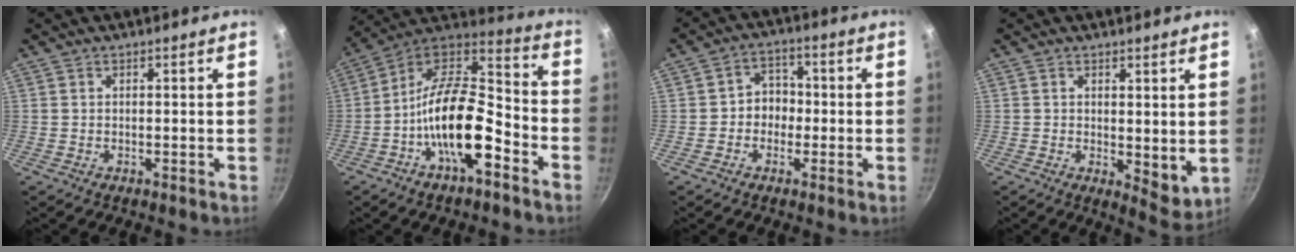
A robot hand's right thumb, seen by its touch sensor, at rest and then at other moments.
{"total": 19.4, "force": [-7.4, 8.5, 15.8], "torque": [-0.258, 0.060, -0.147]}
{"total": 5.4, "force": [-1.0, 4.6, 2.5], "torque": [0.006, 0.021, -0.022]}
{"total": 5.8, "force": [1.0, 2.9, 4.9], "torque": [-0.067, -0.024, 0.017]}